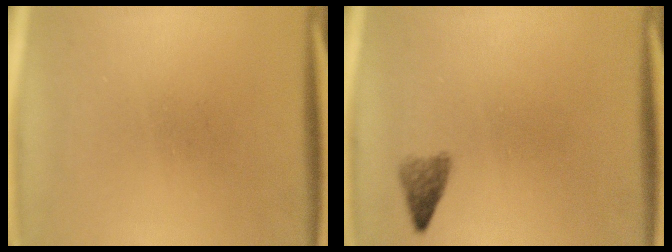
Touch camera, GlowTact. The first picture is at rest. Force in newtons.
{"total": 1.9}